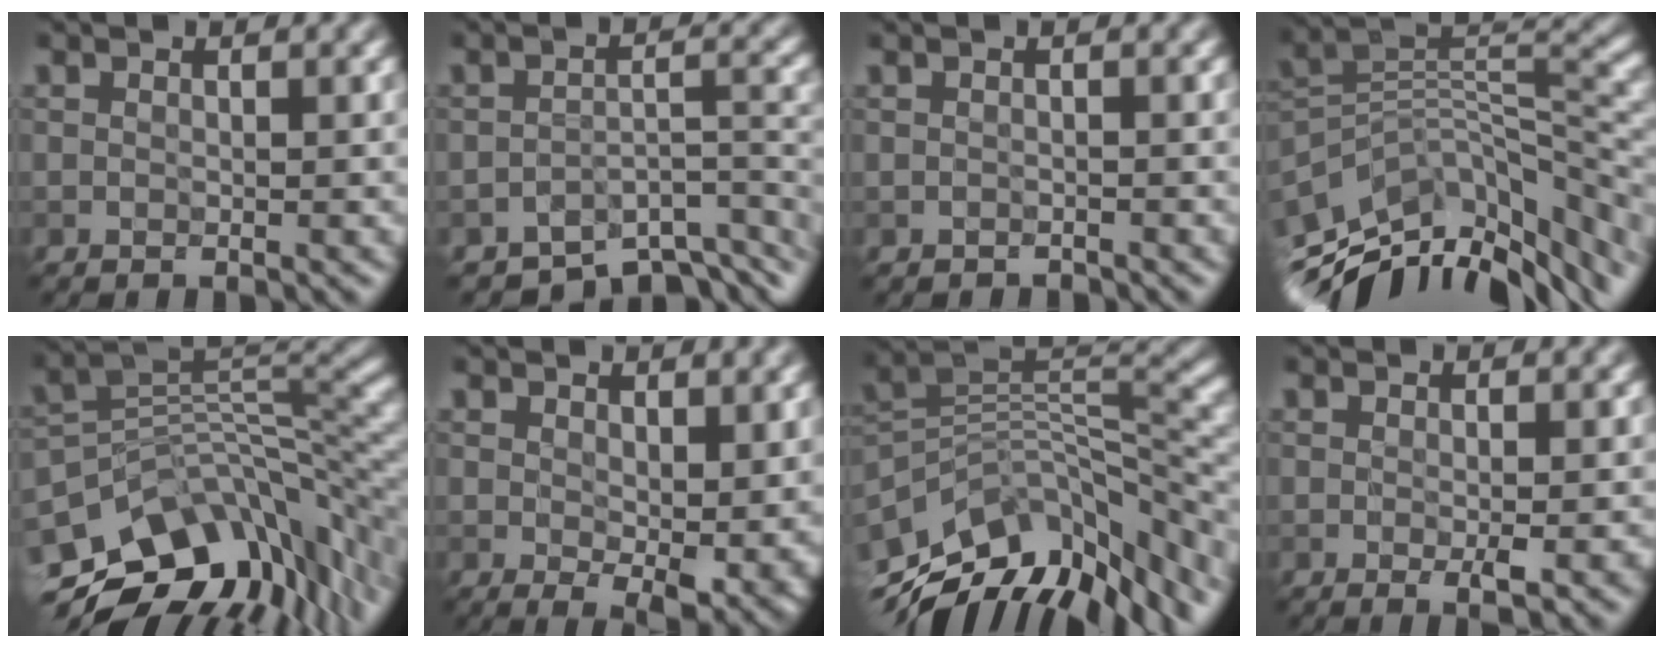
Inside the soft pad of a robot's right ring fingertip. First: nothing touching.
{"total": 6.8, "force": [-5.6, 2.3, 3.1], "torque": [-0.034, -0.015, -0.085]}
{"total": 0.8, "force": [-0.8, 0.2, 0.0], "torque": [-0.001, -0.004, -0.012]}
{"total": 11.5, "force": [-7.3, 4.6, 7.6], "torque": [-0.142, 0.017, -0.125]}
{"total": 12.1, "force": [-5.6, 6.6, 8.5], "torque": [-0.152, -0.001, -0.091]}
{"total": 5.0, "force": [0.7, 2.3, 4.3], "torque": [-0.068, -0.017, 0.022]}
{"total": 12.7, "force": [-7.6, 5.4, 8.6], "torque": [-0.163, 0.012, -0.128]}
{"total": 1.6, "force": [-0.2, 0.2, 1.6], "torque": [-0.027, -0.007, -0.003]}